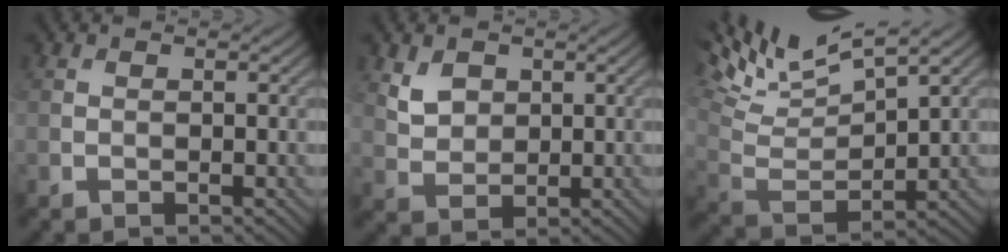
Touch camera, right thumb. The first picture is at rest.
{"total": 3.6, "force": [1.8, 2.6, 1.7], "torque": [-0.046, -0.005, 0.036]}
{"total": 12.0, "force": [8.4, 3.1, 8.0], "torque": [-0.182, 0.013, 0.152]}